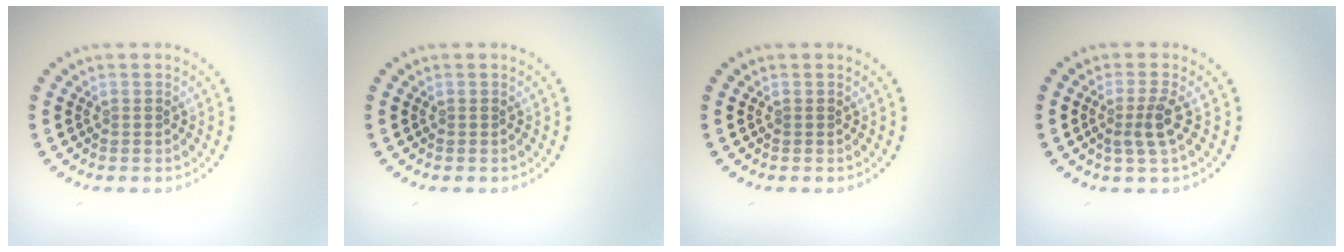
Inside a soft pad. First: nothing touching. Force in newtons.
{"total": 0.0}
{"total": 0.0}
{"total": 2.3, "press": 1.8, "slide": 1.4}